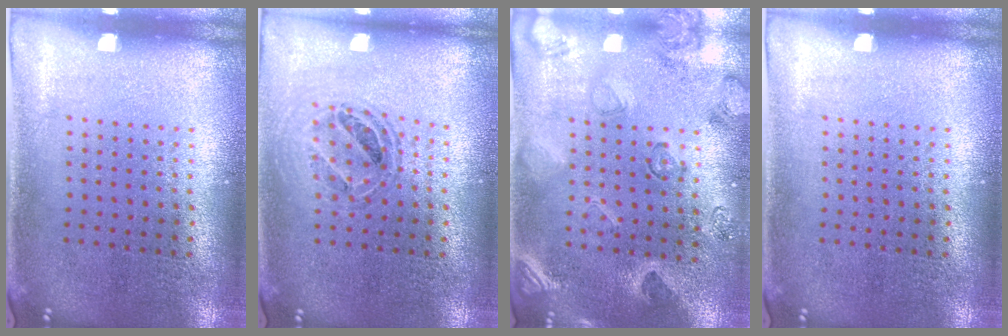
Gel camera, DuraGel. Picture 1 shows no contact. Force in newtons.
{"total": 0.8, "press": 0.8, "slide": 0.0}
{"total": 2.2, "press": 1.8, "slide": 1.3}
{"total": 0.0}